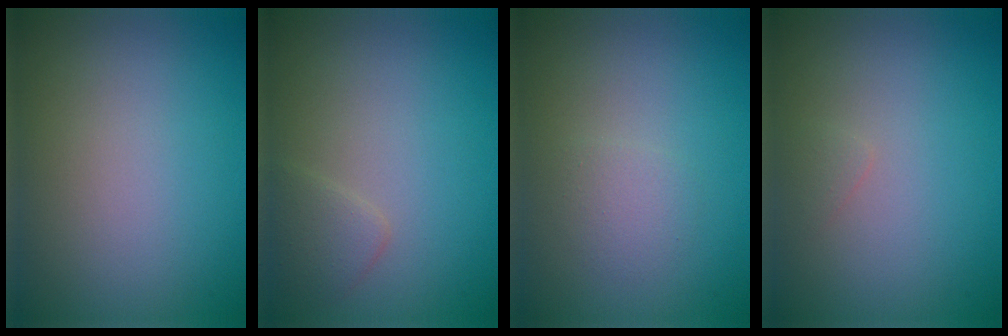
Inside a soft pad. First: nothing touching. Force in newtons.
{"total": 1.6, "press": 1.6, "slide": 0.1}
{"total": 1.4, "press": 1.4, "slide": 0.0}
{"total": 0.5, "press": 0.5, "slide": 0.0}